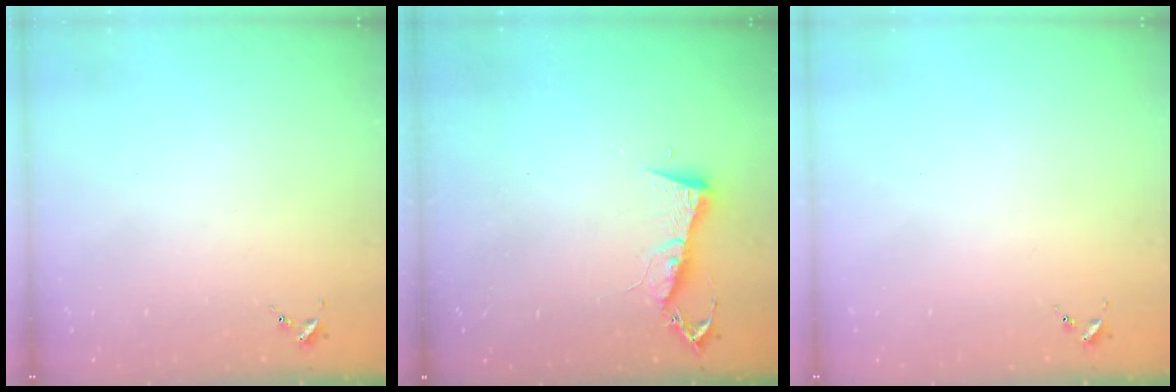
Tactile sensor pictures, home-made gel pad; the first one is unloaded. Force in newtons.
{"total": 7.2, "press": 7.1, "slide": 0.7}
{"total": 0.0}